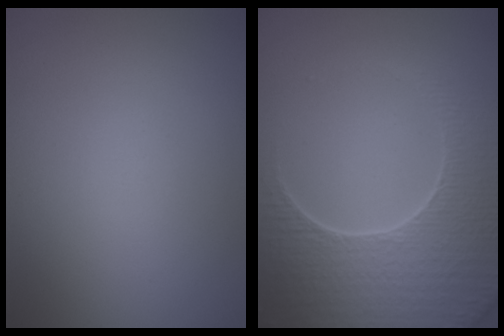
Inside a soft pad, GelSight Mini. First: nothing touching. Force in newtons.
{"total": 6.9, "press": 5.6, "slide": 3.9}